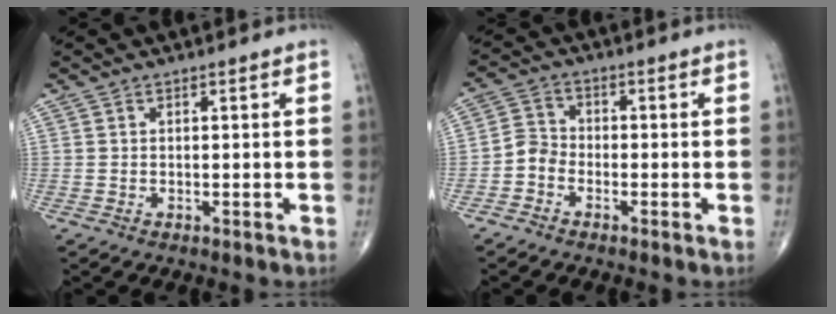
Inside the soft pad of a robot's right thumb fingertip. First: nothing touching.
{"total": 3.7, "force": [-2.0, 2.8, 1.4], "torque": [-0.016, 0.015, -0.051]}